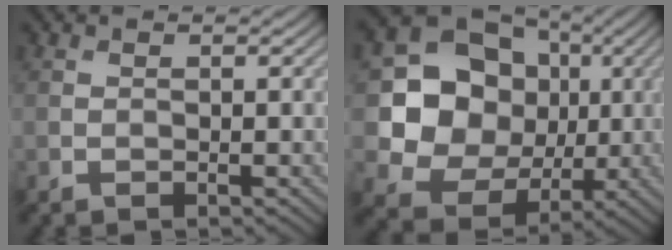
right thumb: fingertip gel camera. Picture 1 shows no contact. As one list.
[{"total": 14.0, "force": [1.1, 12.2, 6.6], "torque": [-0.152, -0.014, 0.010]}]